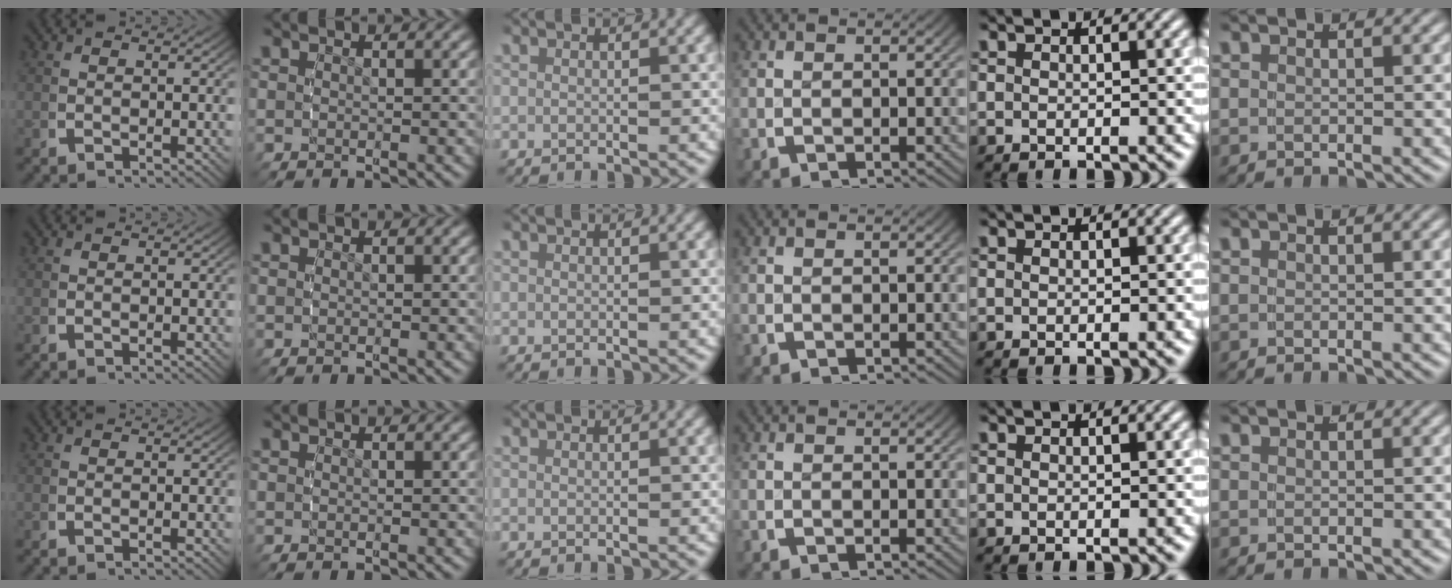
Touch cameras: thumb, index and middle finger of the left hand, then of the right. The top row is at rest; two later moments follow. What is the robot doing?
{"motion": "grasp_and_lifting", "object": "ethernet cable"}